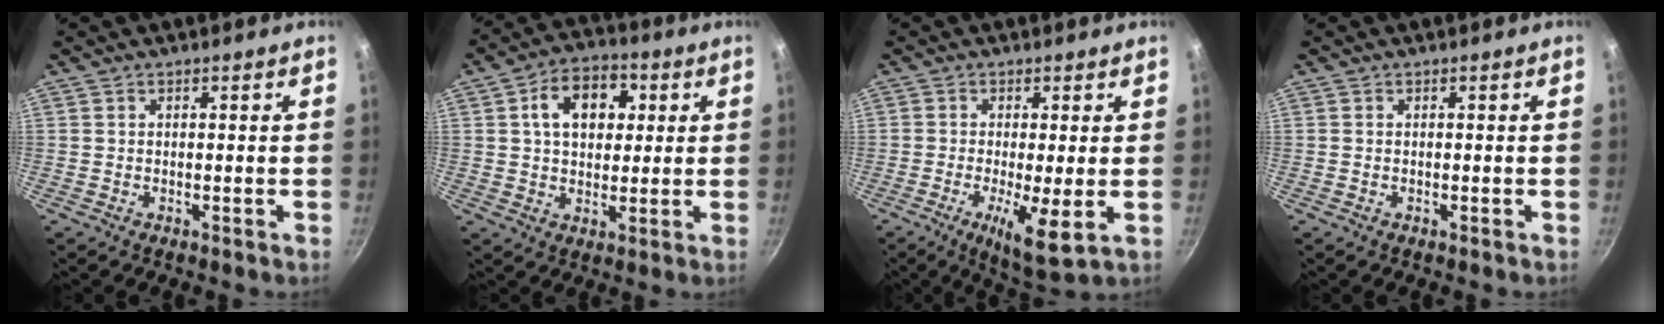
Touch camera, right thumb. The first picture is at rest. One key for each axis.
{"total": 11.4, "fx": 3.0, "fy": 7.9, "fz": 7.7, "tx": -0.089, "ty": 0.009, "tz": 0.036}
{"total": 8.0, "fx": -1.6, "fy": 1.5, "fz": 7.7, "tx": -0.138, "ty": -0.017, "tz": -0.021}
{"total": 0.0}